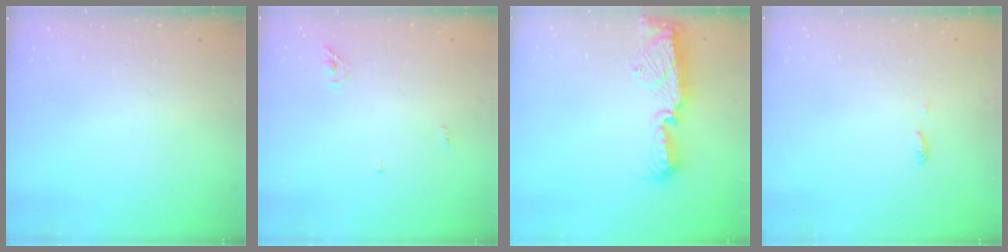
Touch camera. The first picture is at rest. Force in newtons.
{"total": 4.3, "press": 4.3, "slide": 0.1}
{"total": 13.3, "press": 12.2, "slide": 5.5}
{"total": 3.9, "press": 3.9, "slide": 0.6}